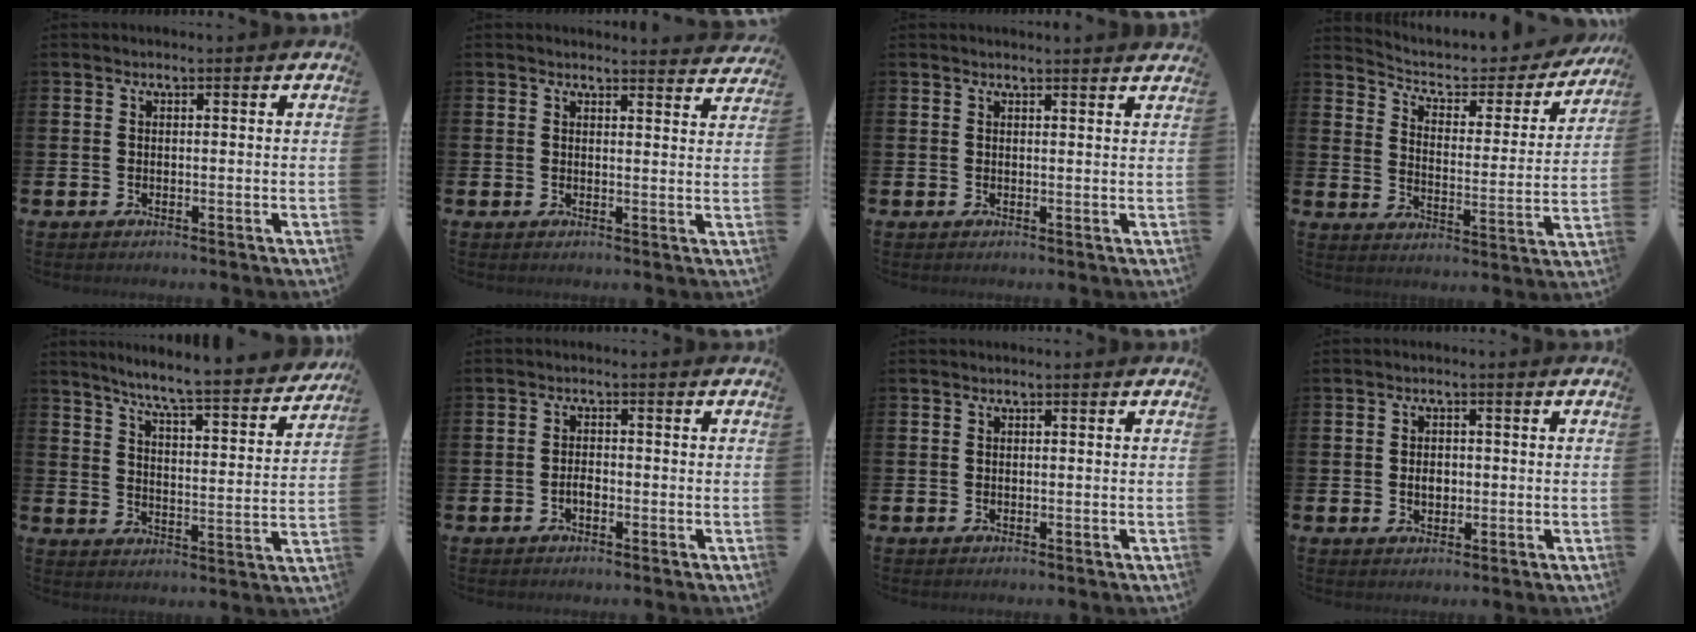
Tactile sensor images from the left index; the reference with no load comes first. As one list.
[{"total": 2.5, "force": [2.5, 0.2, -0.1], "torque": [0.007, -0.017, 0.043]}, {"total": 1.2, "force": [1.2, -0.1, 0.1], "torque": [0.009, -0.009, 0.020]}, {"total": 5.4, "force": [4.7, 2.2, 1.6], "torque": [-0.056, -0.037, 0.072]}, {"total": 7.0, "force": [6.4, -0.1, 2.7], "torque": [-0.072, -0.055, 0.104]}, {"total": 1.6, "force": [-0.7, 0.8, 1.2], "torque": [-0.019, 0.001, -0.014]}, {"total": 0.0}, {"total": 2.3, "force": [-0.1, 1.7, 1.5], "torque": [-0.010, -0.001, -0.009]}]